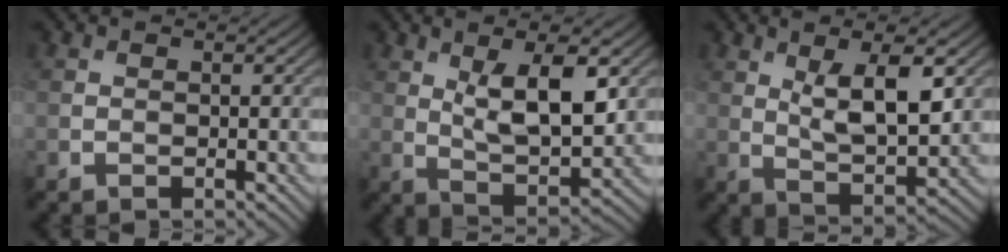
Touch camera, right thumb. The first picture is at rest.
{"total": 9.2, "force": [2.9, 3.3, 8.1], "torque": [-0.146, -0.006, 0.052]}
{"total": 8.0, "force": [2.6, 2.6, 7.1], "torque": [-0.129, -0.005, 0.049]}